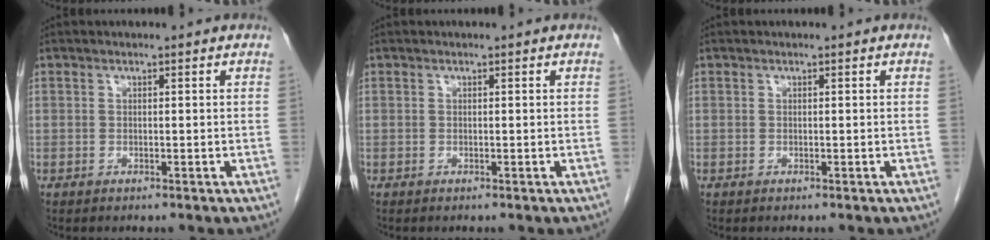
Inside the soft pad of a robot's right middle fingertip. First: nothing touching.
{"total": 0.0}
{"total": 0.0}